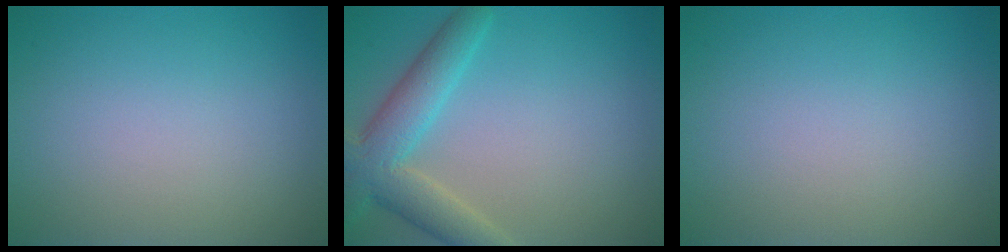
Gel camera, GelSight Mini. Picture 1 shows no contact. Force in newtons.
{"total": 5.4, "press": 5.4, "slide": 0.2}
{"total": 0.0}